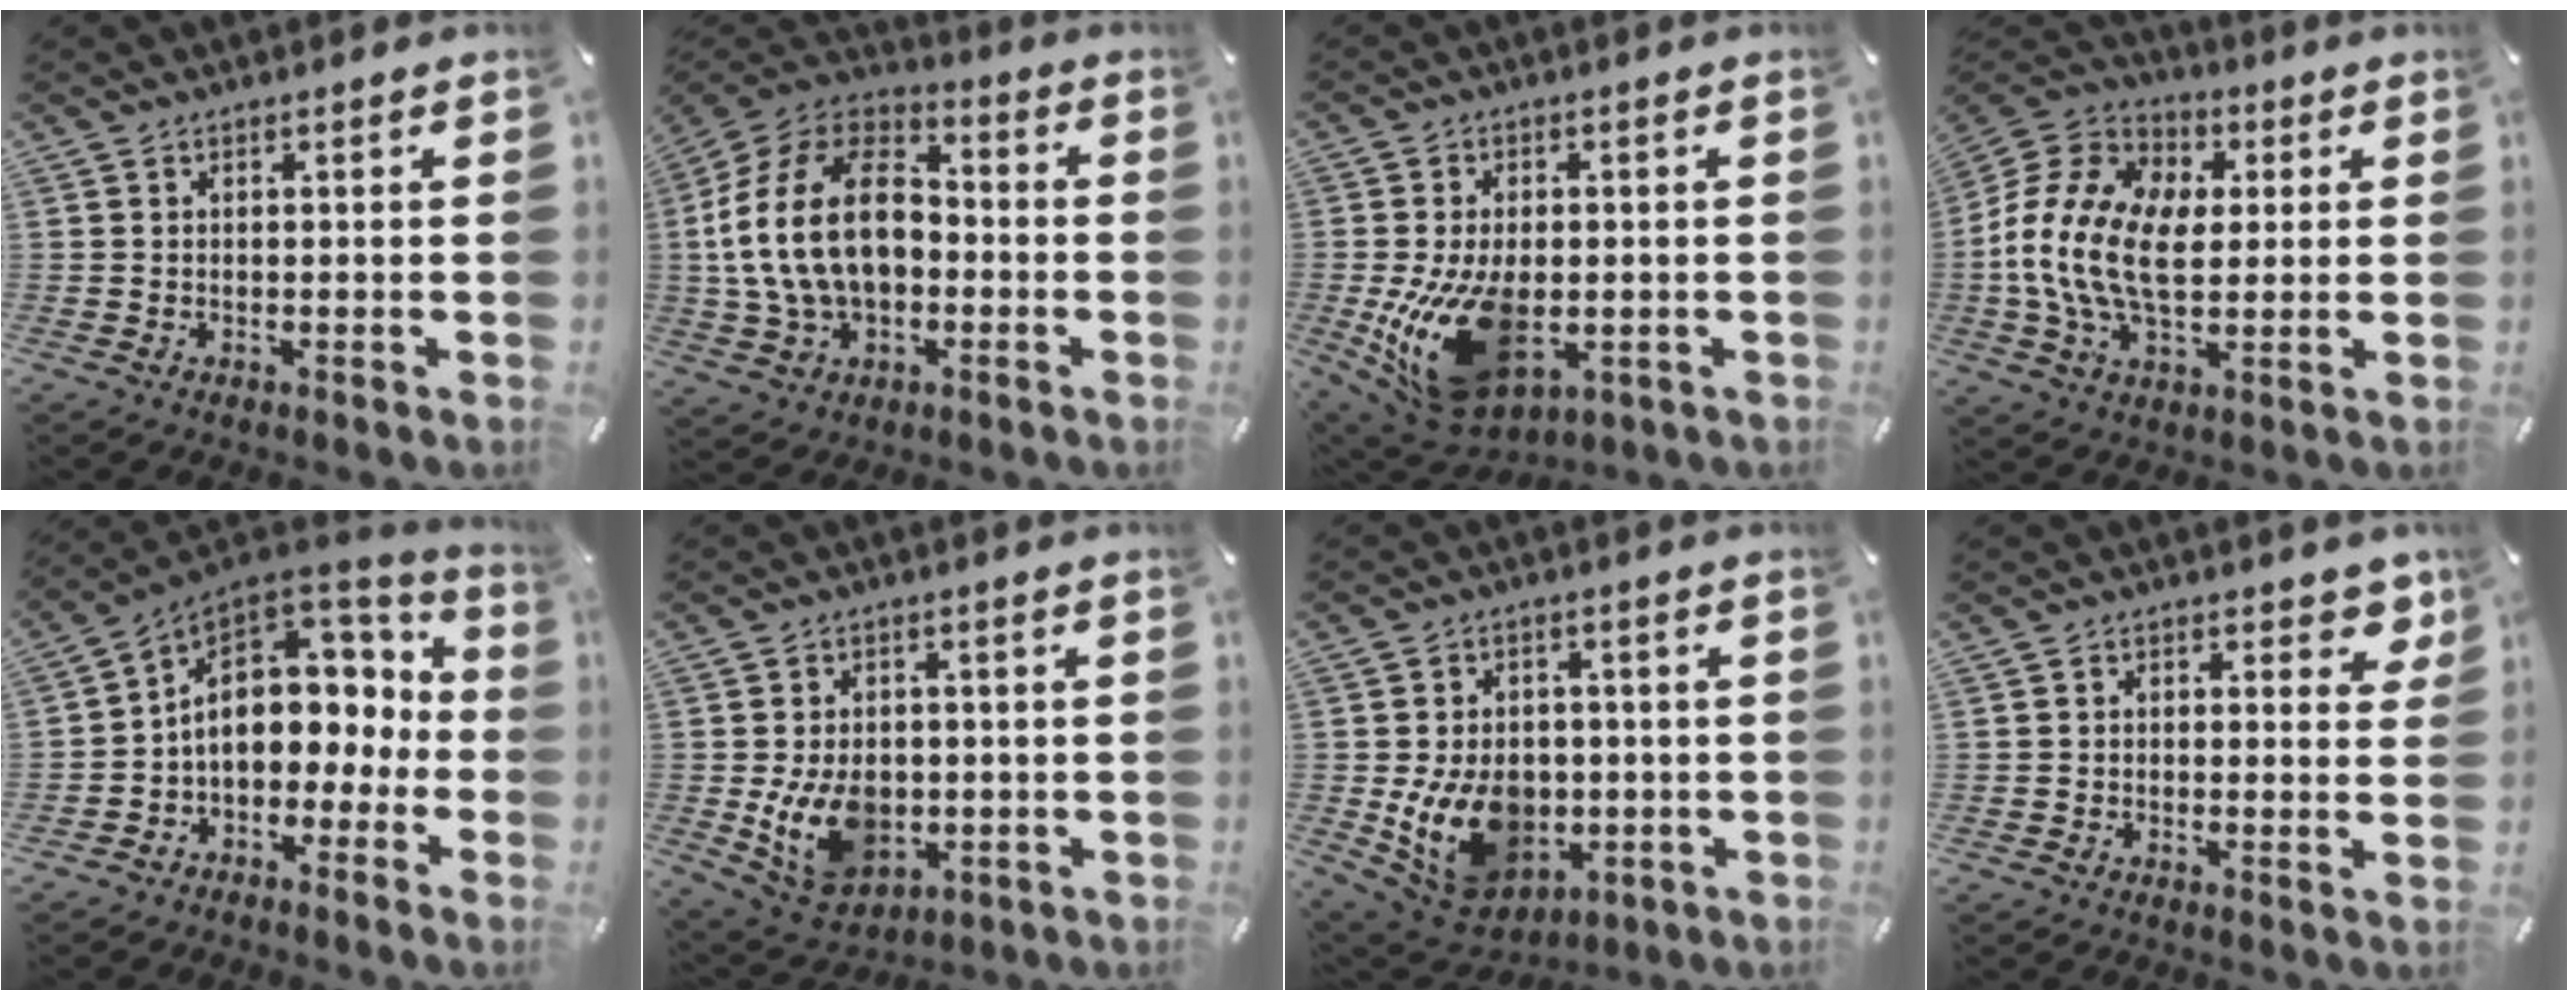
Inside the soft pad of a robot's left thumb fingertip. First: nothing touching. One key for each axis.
{"total": 20.8, "fx": -1.5, "fy": 14.6, "fz": 14.7, "tx": -0.312, "ty": 0.025, "tz": -0.028}
{"total": 19.3, "fx": -3.4, "fy": 12.0, "fz": 14.8, "tx": -0.292, "ty": -0.009, "tz": -0.043}
{"total": 18.2, "fx": -0.7, "fy": 12.4, "fz": 13.4, "tx": -0.294, "ty": 0.015, "tz": -0.011}
{"total": 13.7, "fx": 1.2, "fy": 10.2, "fz": 9.1, "tx": -0.159, "ty": -0.016, "tz": 0.023}
{"total": 12.1, "fx": -1.9, "fy": 9.2, "fz": 7.5, "tx": -0.148, "ty": 0.004, "tz": -0.029}
{"total": 14.5, "fx": -2.2, "fy": 11.5, "fz": 8.5, "tx": -0.167, "ty": 0.000, "tz": -0.027}
{"total": 4.4, "fx": 2.0, "fy": 2.9, "fz": 2.7, "tx": -0.009, "ty": -0.009, "tz": 0.026}